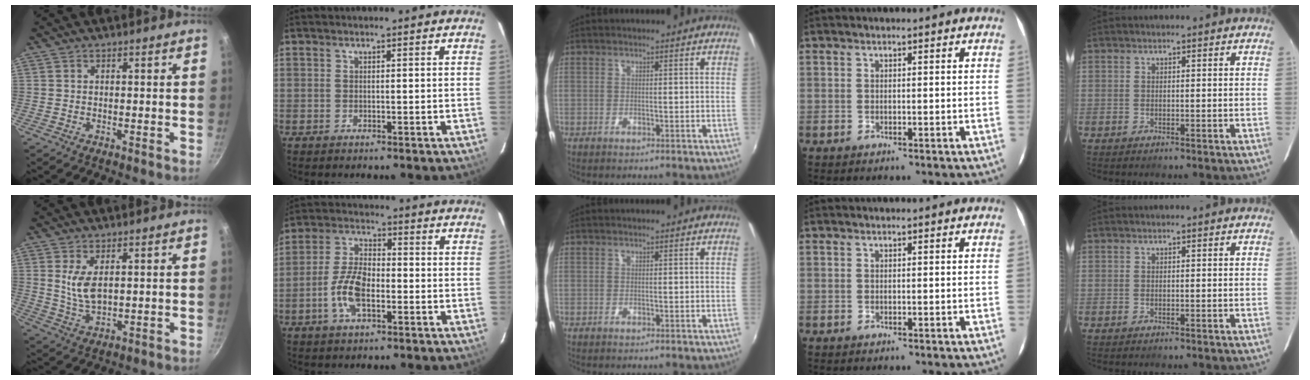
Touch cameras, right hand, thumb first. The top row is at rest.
{"thumb": {"total": 6.1, "force": [1.6, 3.1, 5.1], "torque": [-0.090, -0.021, 0.038]}, "index": {"total": 8.6, "force": [-3.0, 3.9, 7.0], "torque": [-0.145, 0.008, -0.058]}}